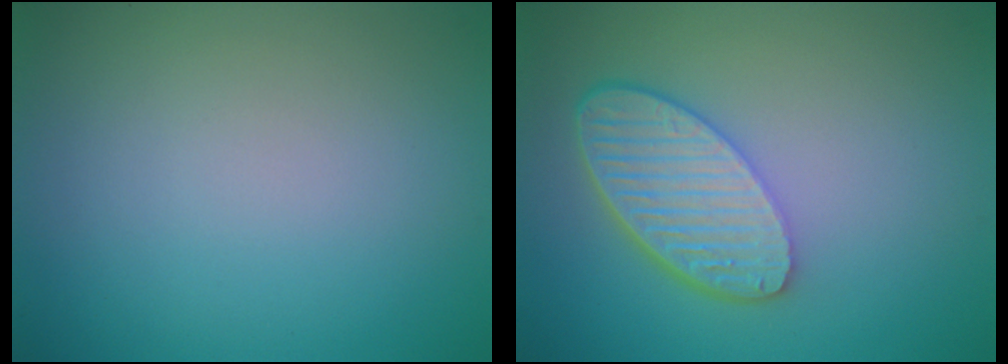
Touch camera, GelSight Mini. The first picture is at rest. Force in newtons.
{"total": 5.9, "press": 4.5, "slide": 3.8}